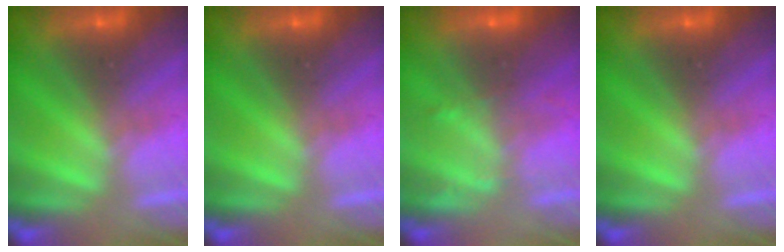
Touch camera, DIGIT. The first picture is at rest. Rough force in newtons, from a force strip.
{"total": 0.0}
{"total": 2.3}
{"total": 0.0}